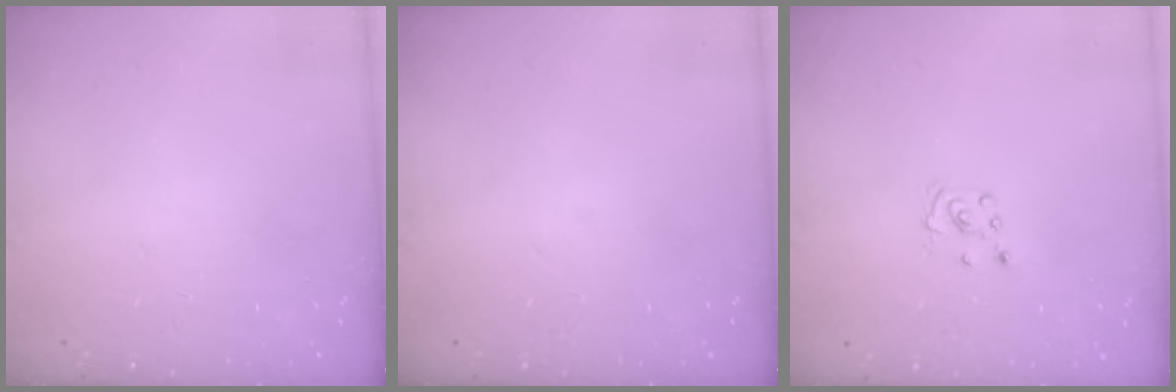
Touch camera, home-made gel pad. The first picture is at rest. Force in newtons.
{"total": 0.0}
{"total": 2.8, "press": 2.8, "slide": 0.3}